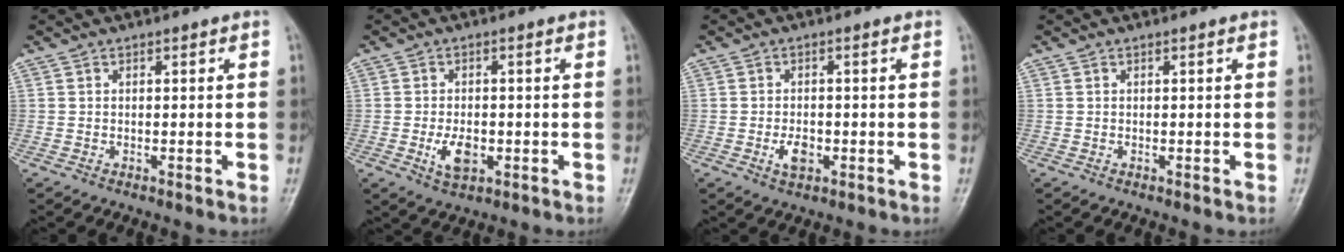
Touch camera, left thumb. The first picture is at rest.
{"total": 4.8, "force": [-1.2, 2.7, 3.8], "torque": [-0.063, -0.003, -0.017]}
{"total": 3.3, "force": [-1.0, 1.9, 2.5], "torque": [-0.041, 0.000, -0.016]}
{"total": 0.0}